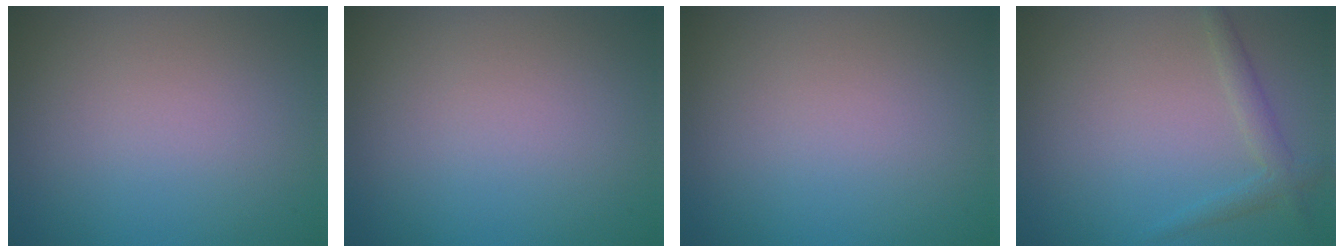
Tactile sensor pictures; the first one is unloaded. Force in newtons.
{"total": 0.0}
{"total": 0.0}
{"total": 1.8, "press": 1.8, "slide": 0.0}